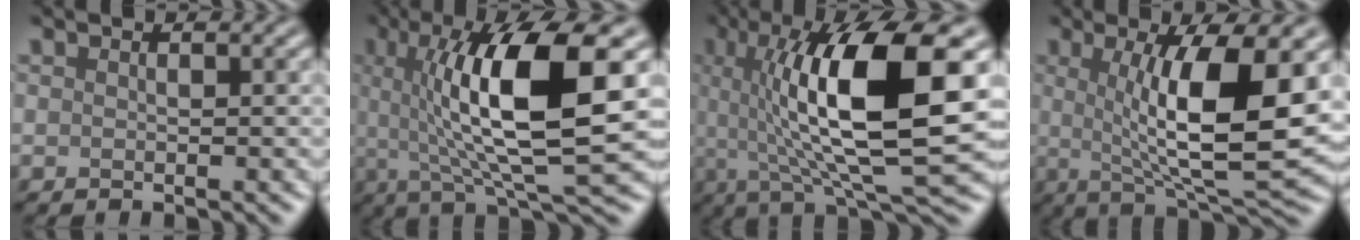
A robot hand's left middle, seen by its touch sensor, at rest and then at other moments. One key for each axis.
{"total": 11.8, "fx": 1.8, "fy": 2.8, "fz": 11.3, "tx": -0.165, "ty": 0.003, "tz": 0.035}
{"total": 13.1, "fx": 1.7, "fy": 3.2, "fz": 12.5, "tx": -0.191, "ty": 0.008, "tz": 0.031}
{"total": 10.7, "fx": 1.2, "fy": 2.6, "fz": 10.3, "tx": -0.153, "ty": -0.011, "tz": 0.026}